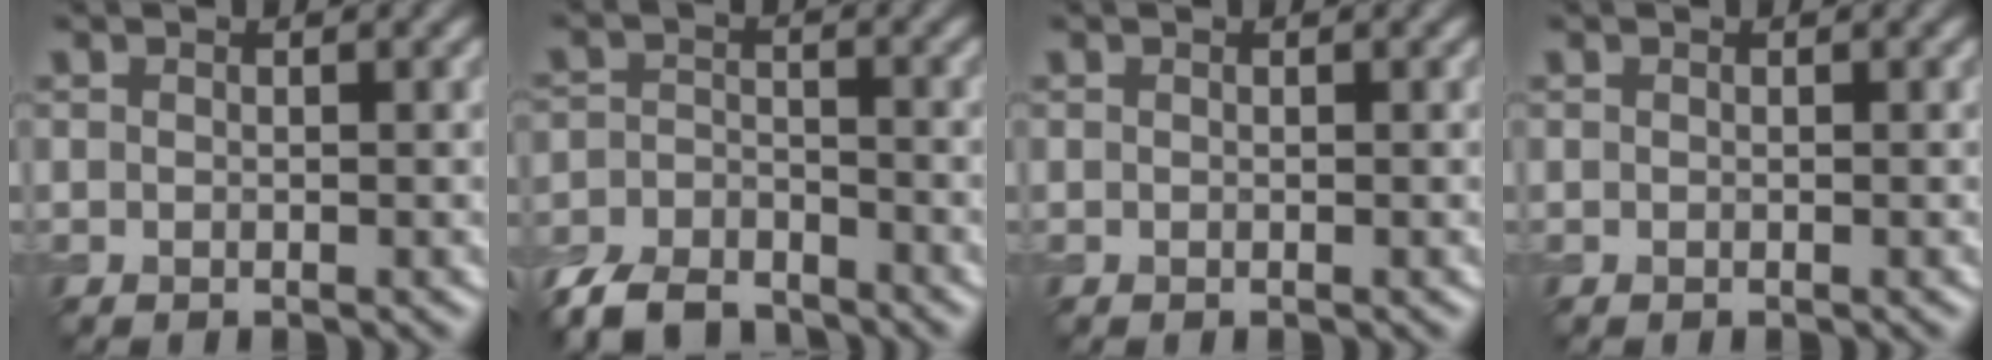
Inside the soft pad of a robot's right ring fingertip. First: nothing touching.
{"total": 6.6, "force": [-5.5, 2.6, 2.6], "torque": [-0.052, -0.014, -0.111]}
{"total": 0.0}
{"total": 0.0}